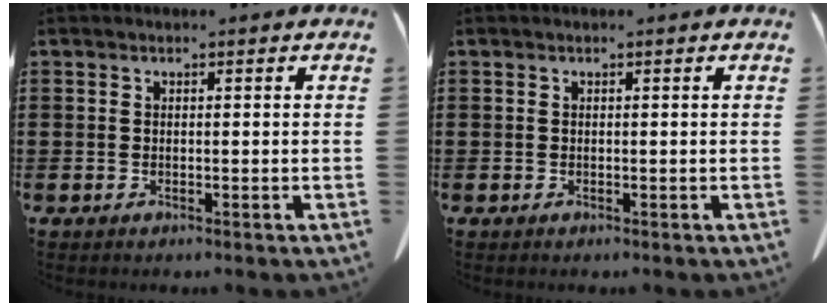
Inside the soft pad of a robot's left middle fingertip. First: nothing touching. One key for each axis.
{"total": 0.0}